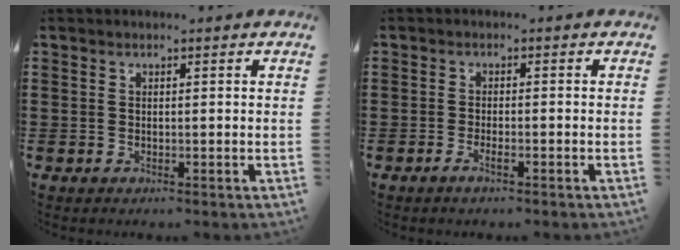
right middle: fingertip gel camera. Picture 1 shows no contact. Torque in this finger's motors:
{"motor_torque": [-0.50, 0.64, 0.03, 0.01]}